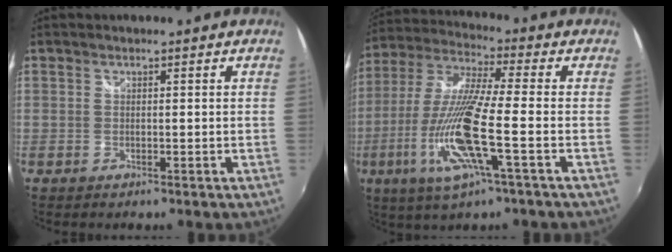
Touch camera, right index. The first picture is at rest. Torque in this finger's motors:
{"motor_torque": [1.42, -0.71, 1.05, 0.21]}